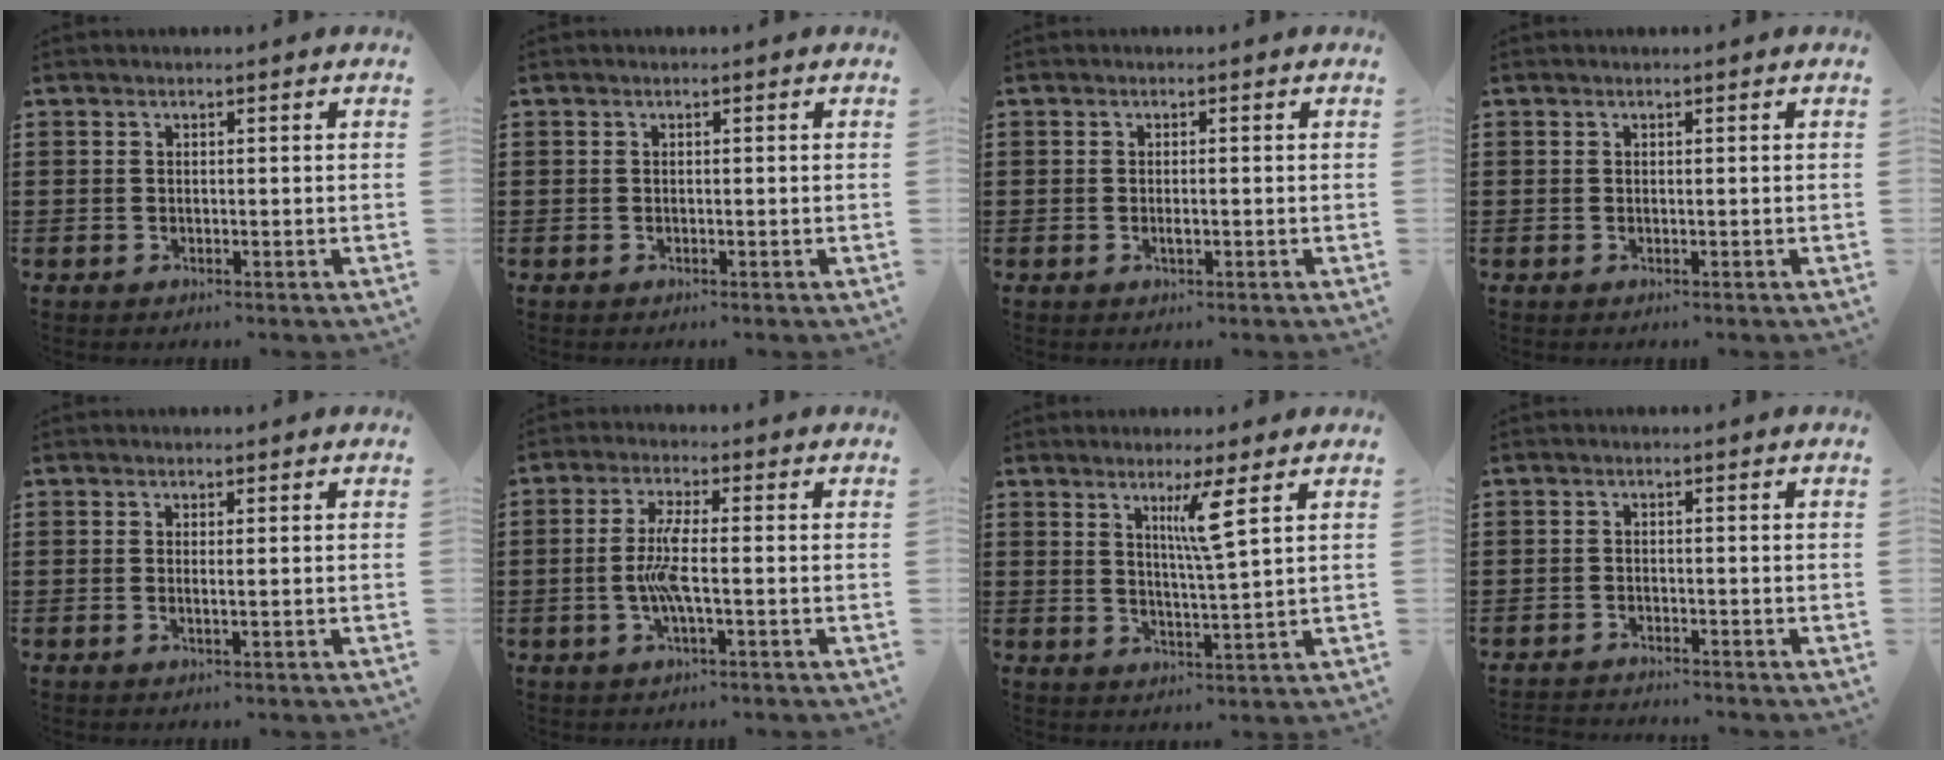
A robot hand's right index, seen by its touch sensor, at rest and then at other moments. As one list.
[{"total": 0.0}, {"total": 1.2, "force": [-0.3, 0.2, 1.1], "torque": [-0.029, -0.006, -0.007]}, {"total": 0.0}, {"total": 0.8, "force": [0.0, -0.1, 0.8], "torque": [-0.014, -0.003, -0.001]}, {"total": 5.4, "force": [-1.2, 0.8, 5.2], "torque": [-0.115, -0.009, -0.029]}, {"total": 5.3, "force": [2.6, -0.4, 4.6], "torque": [-0.089, -0.007, 0.038]}, {"total": 1.6, "force": [-1.6, 0.1, -0.1], "torque": [-0.003, 0.003, -0.035]}]